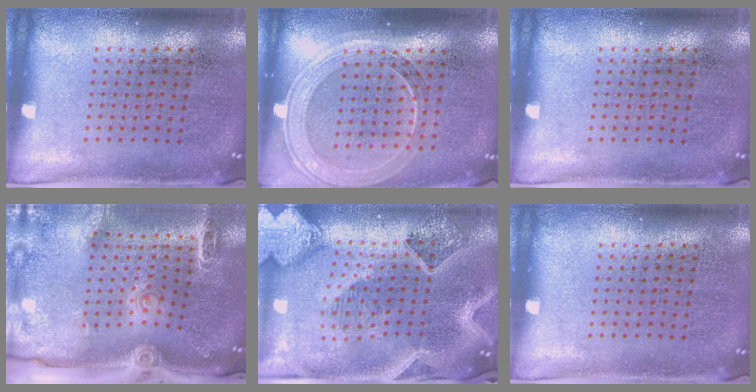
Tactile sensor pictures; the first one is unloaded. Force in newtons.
{"total": 1.9, "press": 1.7, "slide": 0.8}
{"total": 0.0}
{"total": 2.2, "press": 1.8, "slide": 1.2}
{"total": 3.2, "press": 2.7, "slide": 1.6}
{"total": 0.0}